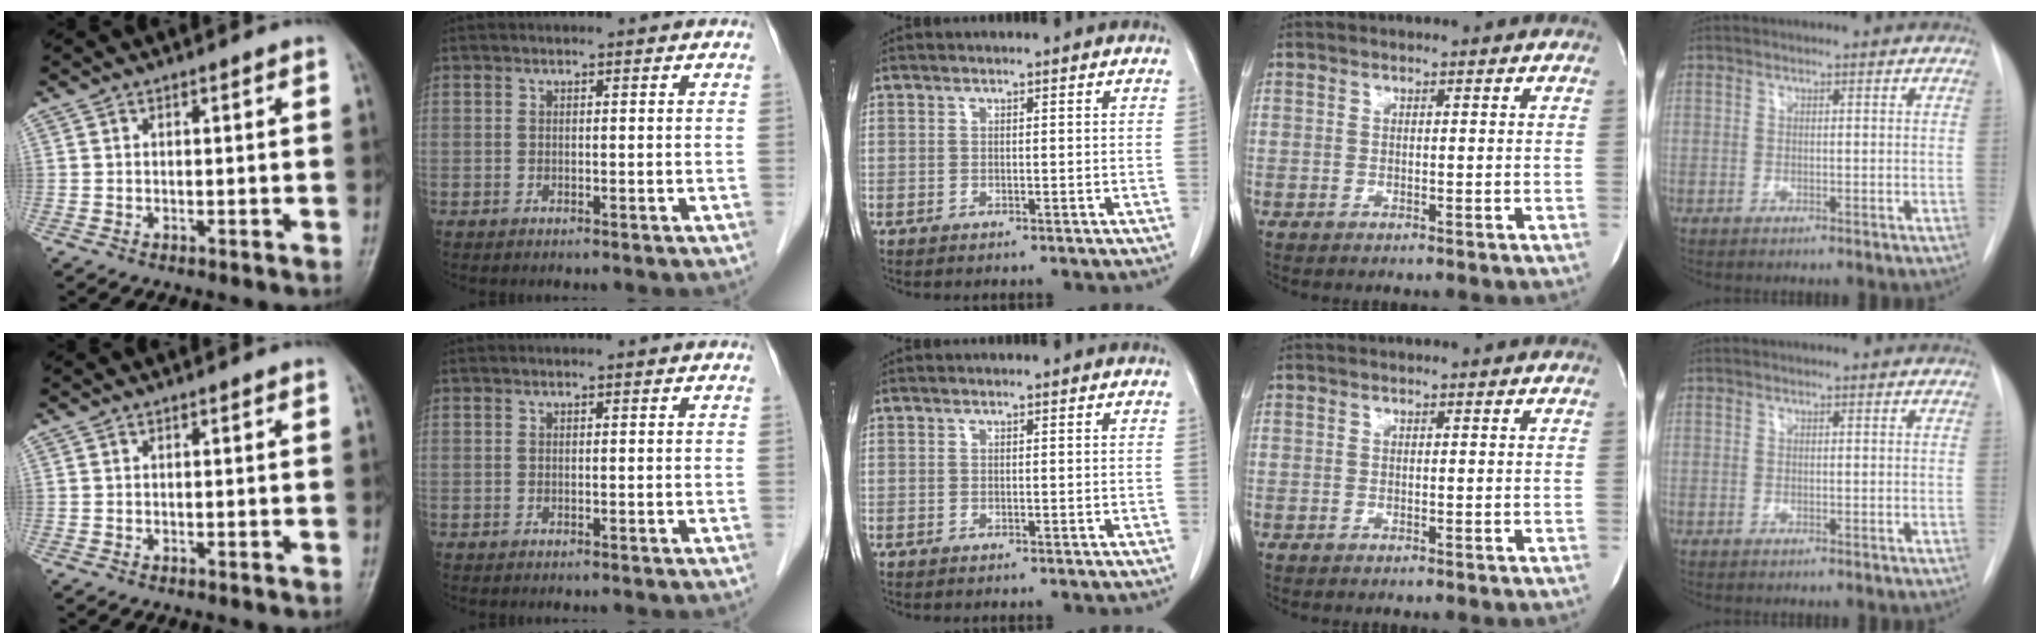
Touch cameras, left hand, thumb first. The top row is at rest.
{}